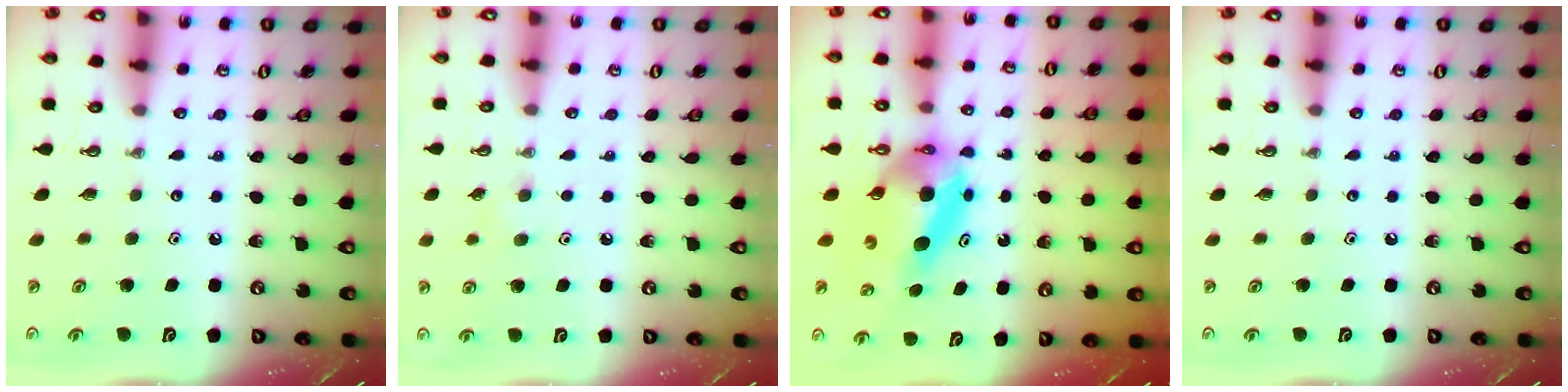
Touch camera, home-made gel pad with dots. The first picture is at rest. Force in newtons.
{"total": 5.4, "press": 5.2, "slide": 1.3}
{"total": 6.5, "press": 6.5, "slide": 0.5}
{"total": 0.0}